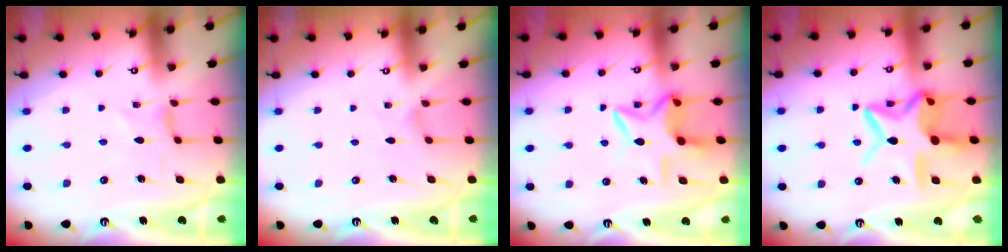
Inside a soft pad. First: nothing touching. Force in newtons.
{"total": 0.0}
{"total": 11.1, "press": 11.0, "slide": 1.5}
{"total": 15.5, "press": 15.4, "slide": 1.2}